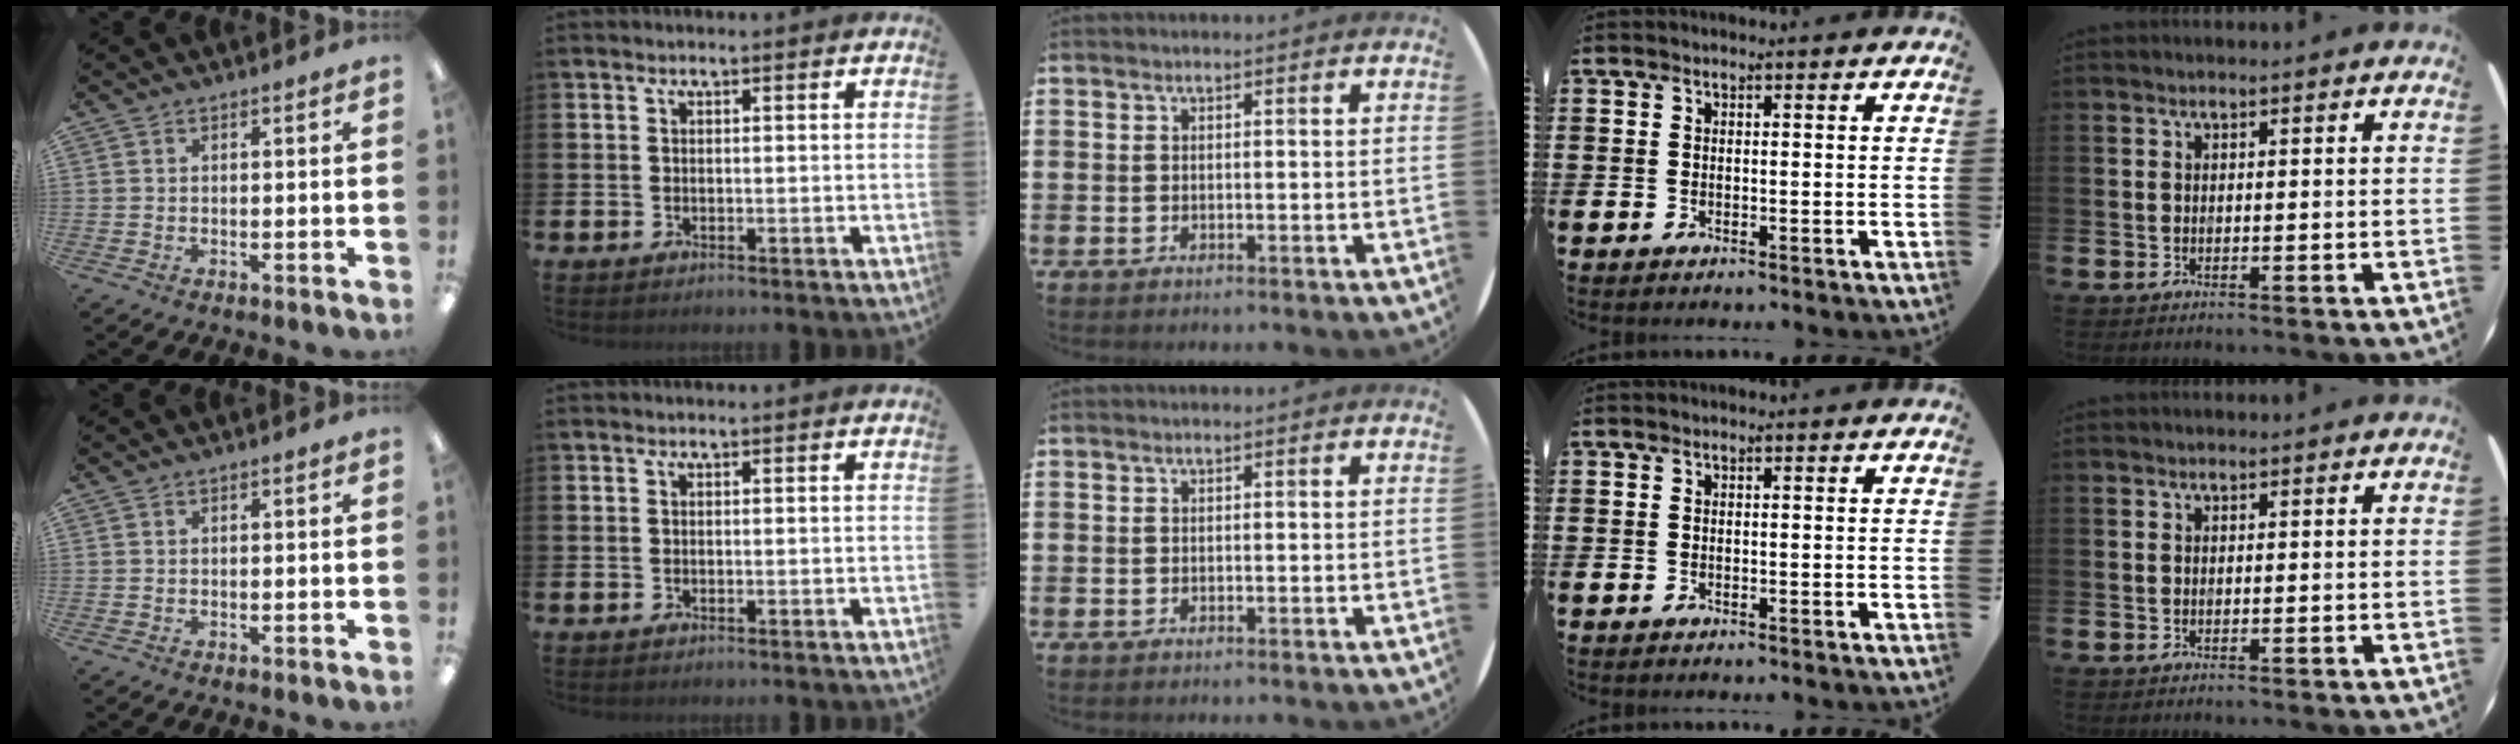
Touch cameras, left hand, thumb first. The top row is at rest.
{}